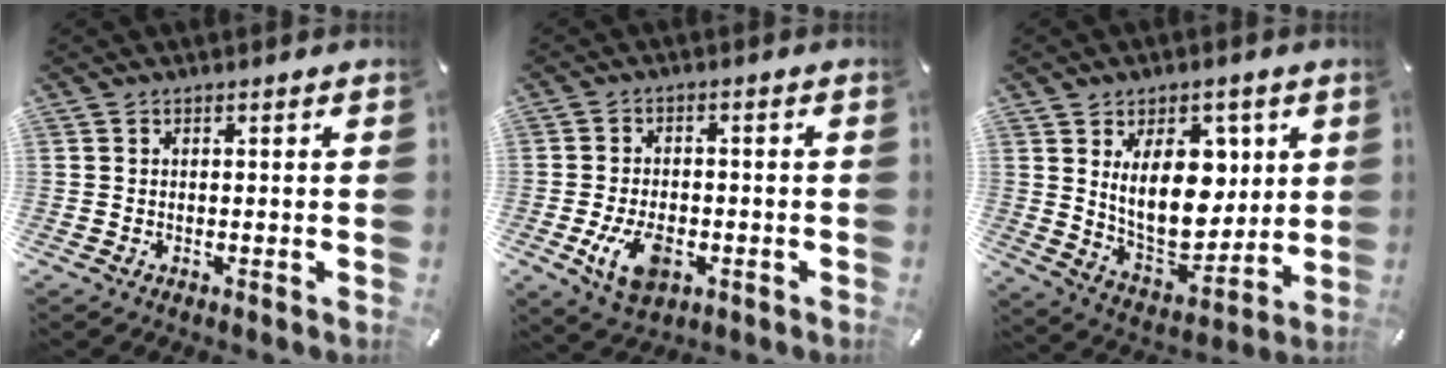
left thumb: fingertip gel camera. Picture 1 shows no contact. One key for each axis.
{"total": 8.7, "fx": -2.9, "fy": 5.4, "fz": 6.1, "tx": -0.118, "ty": 0.001, "tz": -0.053}
{"total": 17.0, "fx": 4.9, "fy": 10.5, "fz": 12.4, "tx": -0.198, "ty": -0.028, "tz": 0.086}